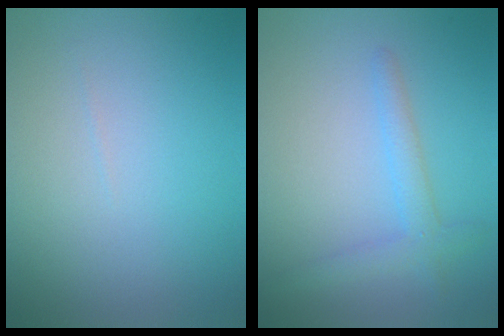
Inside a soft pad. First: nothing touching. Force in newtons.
{"total": 2.2, "press": 2.2, "slide": 0.1}